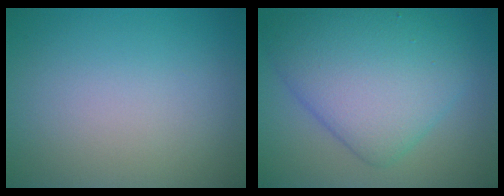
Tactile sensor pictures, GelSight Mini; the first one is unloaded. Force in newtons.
{"total": 8.4, "press": 8.4, "slide": 0.3}